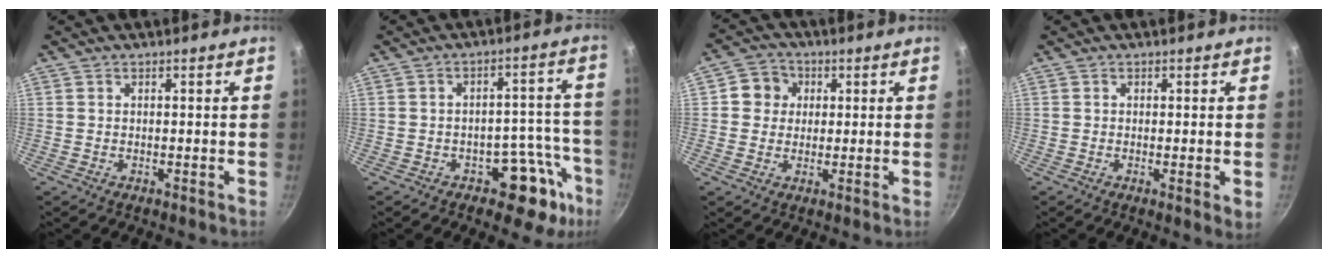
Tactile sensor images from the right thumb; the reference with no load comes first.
{"total": 10.8, "force": [-5.9, 5.7, 7.0], "torque": [-0.038, 0.055, -0.072]}
{"total": 6.1, "force": [1.1, 5.6, 2.0], "torque": [-0.006, 0.007, 0.010]}
{"total": 2.4, "force": [-0.2, 0.4, 2.4], "torque": [-0.041, -0.010, -0.007]}